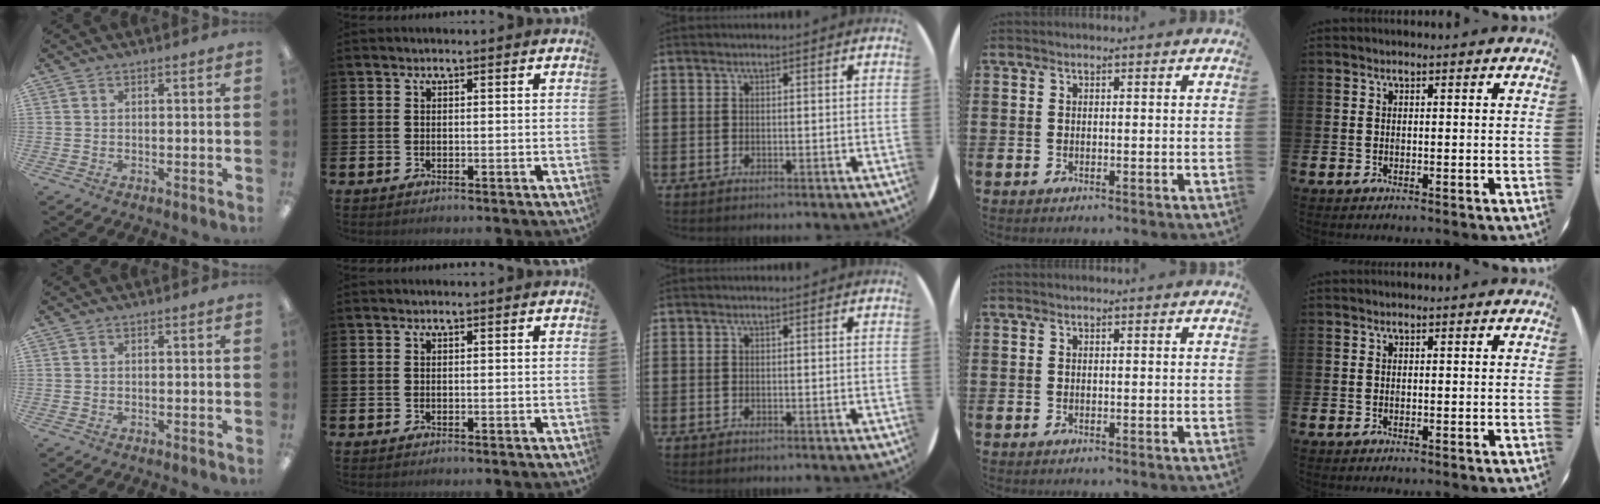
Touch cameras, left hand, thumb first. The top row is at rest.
{}